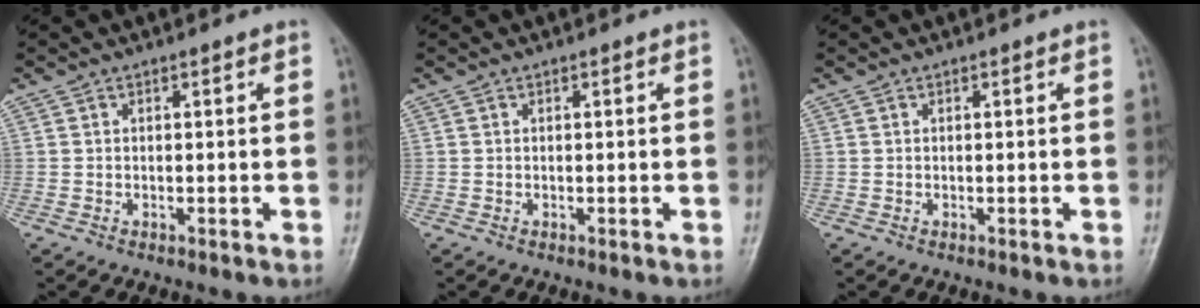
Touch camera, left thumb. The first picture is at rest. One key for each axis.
{"total": 0.0}
{"total": 0.0}